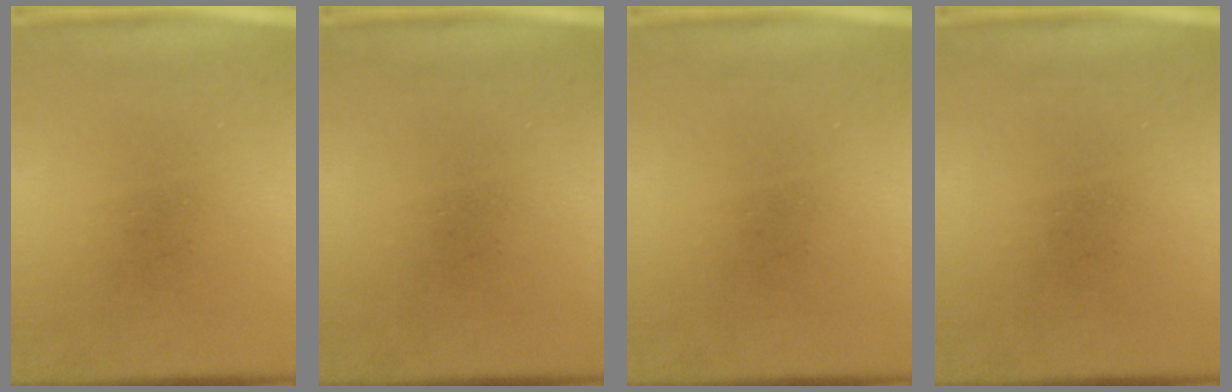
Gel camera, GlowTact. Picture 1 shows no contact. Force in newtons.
{"total": 0.0}
{"total": 0.0}
{"total": 0.0}